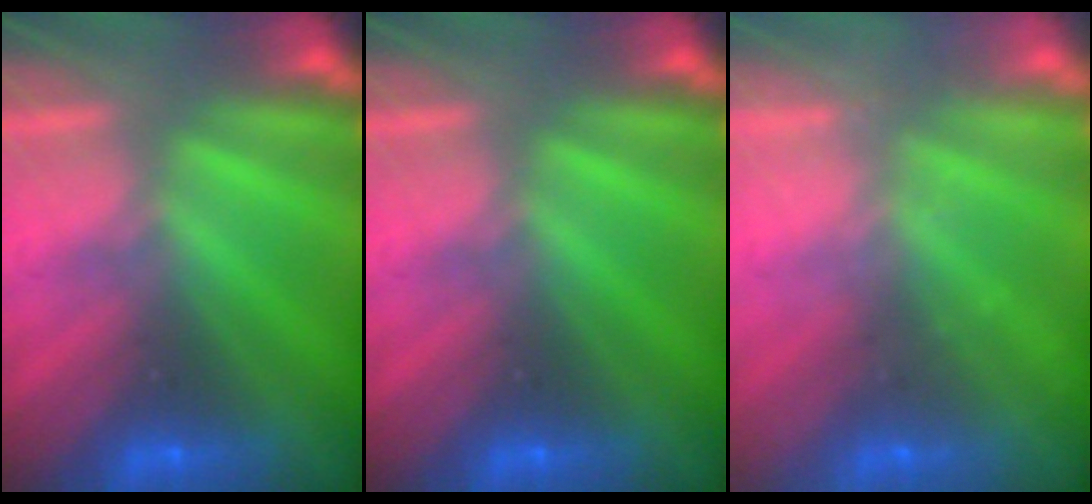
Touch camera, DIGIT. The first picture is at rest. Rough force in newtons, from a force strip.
{"total": 0.0}
{"total": 2.1}